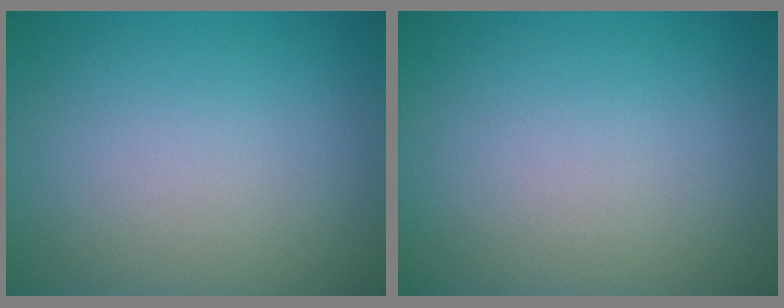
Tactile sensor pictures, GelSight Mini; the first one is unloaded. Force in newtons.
{"total": 0.0}